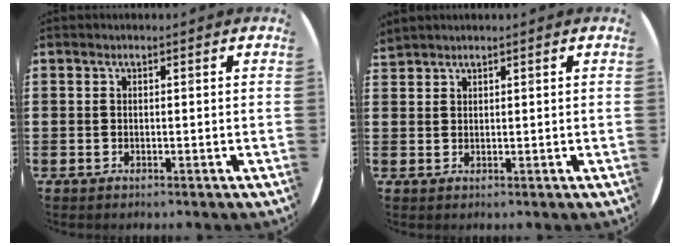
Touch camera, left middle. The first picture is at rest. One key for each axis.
{"total": 1.3, "fx": 1.2, "fy": 0.0, "fz": -0.2, "tx": 0.002, "ty": 0.000, "tz": 0.025}